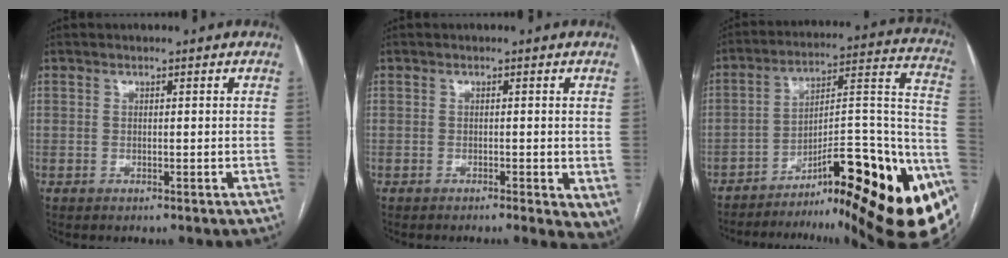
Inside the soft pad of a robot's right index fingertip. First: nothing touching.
{"total": 4.9, "force": [-2.3, 1.5, 4.0], "torque": [-0.037, -0.012, -0.039]}
{"total": 31.3, "force": [-18.4, 6.1, 24.5], "torque": [-0.228, 0.014, -0.253]}